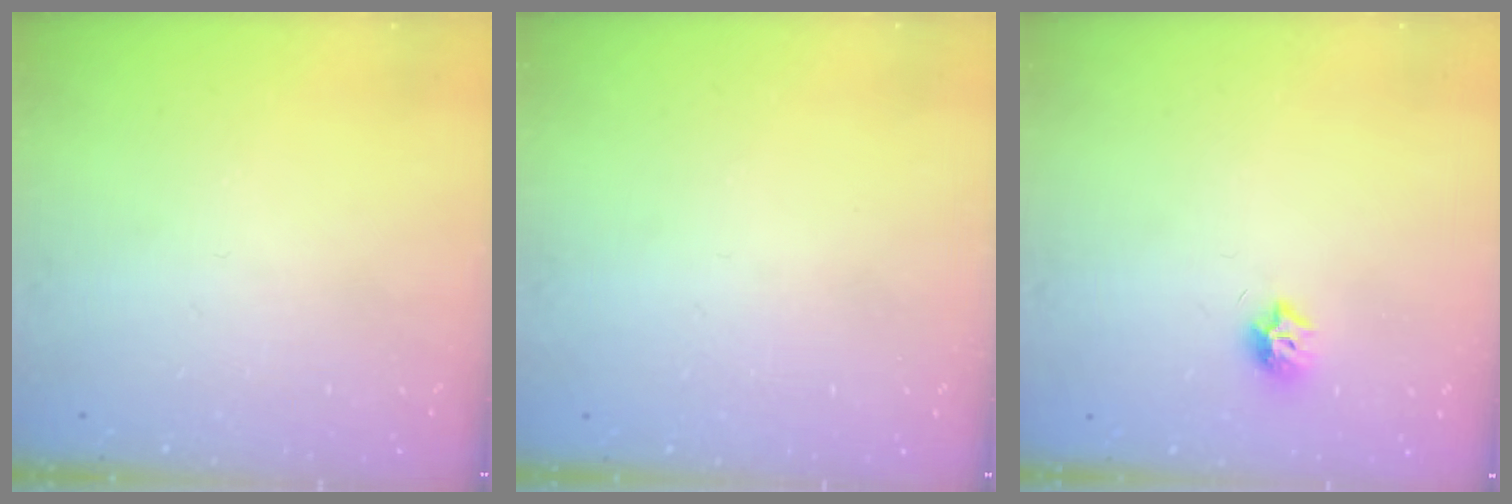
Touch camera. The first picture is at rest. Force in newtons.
{"total": 0.7, "press": 0.7, "slide": 0.3}
{"total": 6.9, "press": 6.9, "slide": 0.3}